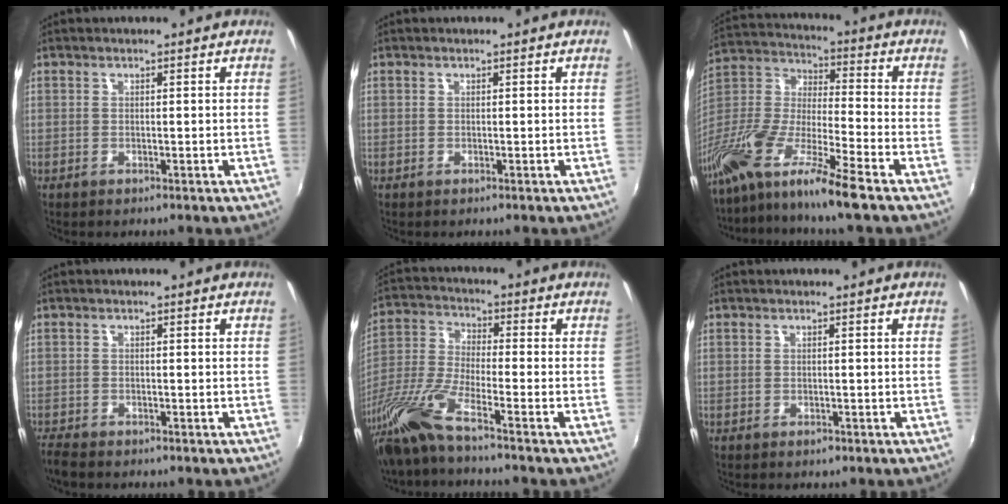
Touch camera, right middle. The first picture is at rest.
{"total": 0.0}
{"total": 17.2, "force": [-12.5, 0.8, 11.8], "torque": [-0.230, -0.028, -0.244]}
{"total": 3.3, "force": [-3.0, 0.8, 1.1], "torque": [-0.032, -0.017, -0.060]}
{"total": 11.2, "force": [-8.6, -0.2, 7.2], "torque": [-0.158, -0.021, -0.174]}
{"total": 0.9, "force": [-0.6, 0.7, 0.2], "torque": [-0.004, -0.002, -0.008]}